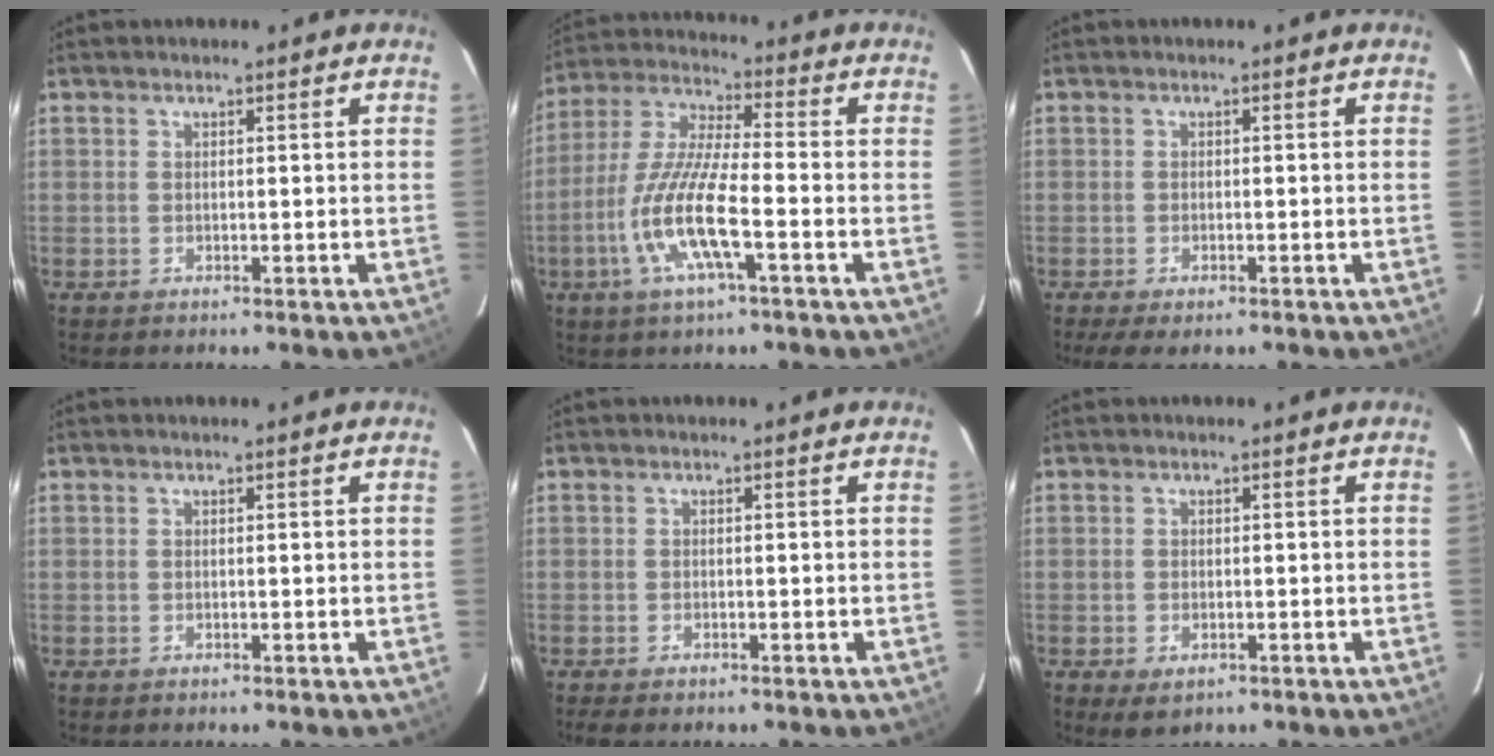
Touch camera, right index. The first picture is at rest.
{"total": 13.4, "force": [-4.9, 2.1, 12.2], "torque": [-0.258, -0.008, -0.099]}
{"total": 4.7, "force": [-3.4, 1.6, 2.8], "torque": [-0.063, -0.020, -0.055]}
{"total": 0.0}
{"total": 2.2, "force": [-1.8, 0.6, 1.2], "torque": [-0.027, -0.009, -0.031]}
{"total": 2.9, "force": [-1.3, 1.9, 1.8], "torque": [-0.032, -0.009, -0.018]}